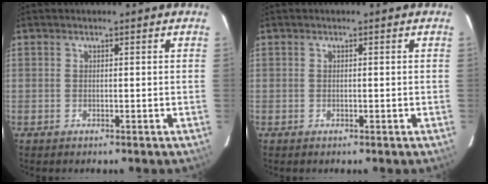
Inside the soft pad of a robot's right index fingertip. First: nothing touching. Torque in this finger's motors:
{"motor_torque": [-0.09, -0.01, -0.04, 0.00]}